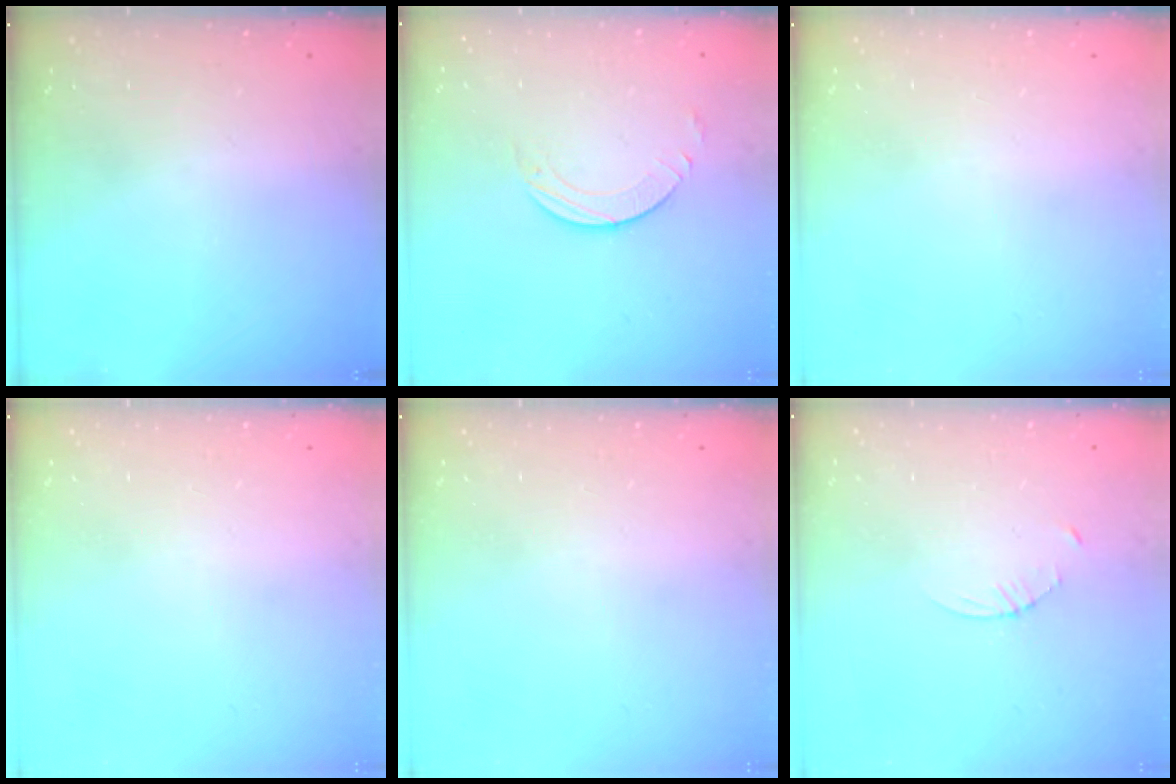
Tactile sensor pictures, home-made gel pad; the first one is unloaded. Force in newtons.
{"total": 2.7, "press": 2.7, "slide": 0.2}
{"total": 0.0}
{"total": 0.0}
{"total": 0.0}
{"total": 2.3, "press": 2.3, "slide": 0.3}